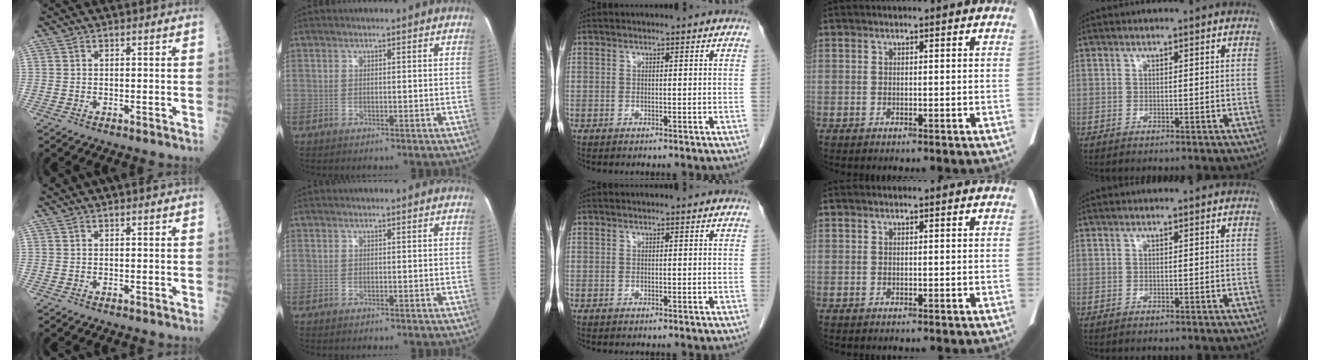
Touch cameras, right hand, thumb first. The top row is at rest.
{}